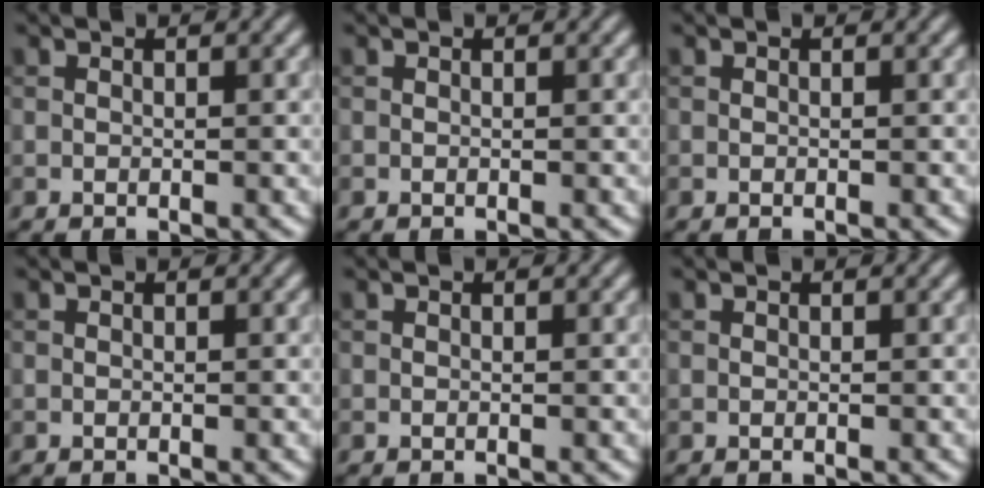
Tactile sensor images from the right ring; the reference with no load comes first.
{"total": 0.0}
{"total": 0.0}
{"total": 0.0}
{"total": 0.0}
{"total": 0.0}